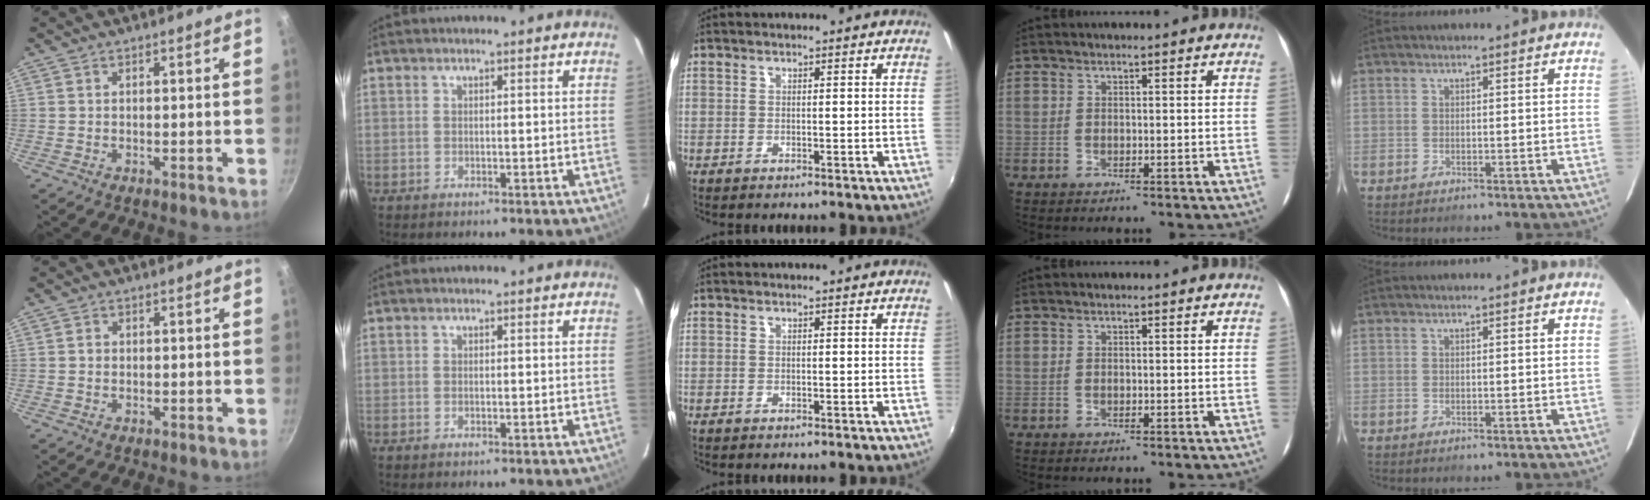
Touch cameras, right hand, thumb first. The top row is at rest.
{"thumb": {"total": 1.1, "force": [0.0, 1.0, 0.5], "torque": [-0.007, 0.004, -0.001]}}